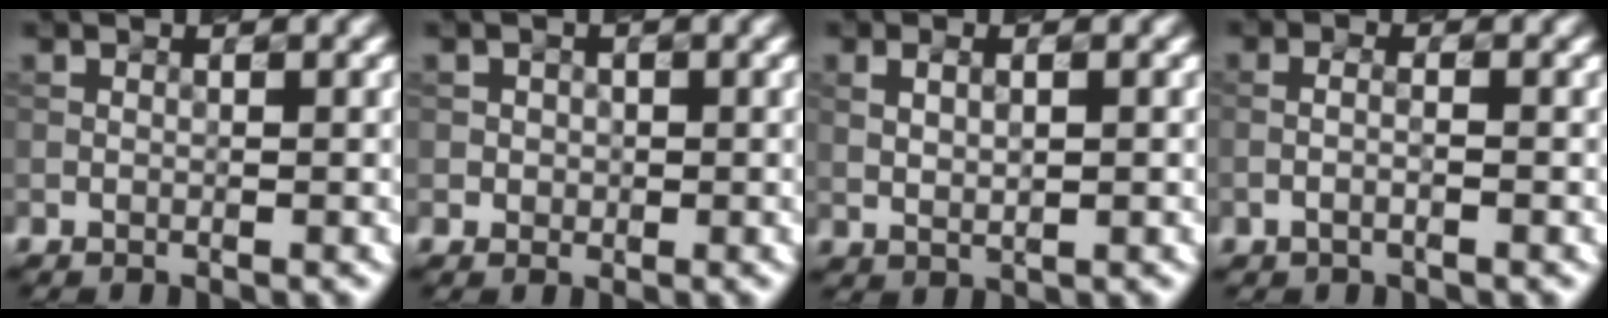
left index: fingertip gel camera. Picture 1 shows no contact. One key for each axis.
{"total": 1.2, "fx": 0.2, "fy": 1.1, "fz": 0.2, "tx": 0.011, "ty": 0.000, "tz": -0.003}
{"total": 1.8, "fx": 0.5, "fy": 0.8, "fz": 1.6, "tx": -0.038, "ty": 0.000, "tz": 0.013}
{"total": 1.2, "fx": -0.6, "fy": 0.2, "fz": 1.0, "tx": -0.022, "ty": 0.004, "tz": -0.014}